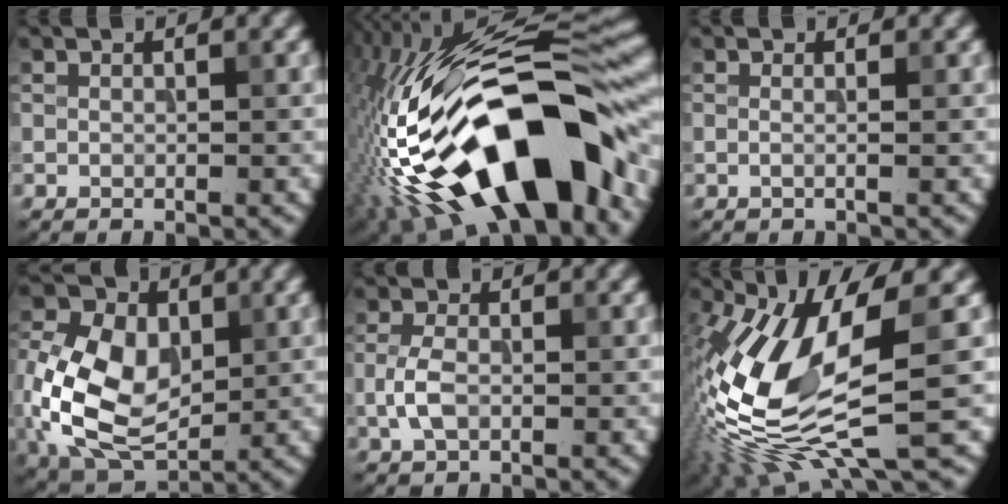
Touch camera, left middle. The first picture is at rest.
{"total": 19.0, "force": [-6.8, 7.7, 15.9], "torque": [-0.266, 0.022, -0.115]}
{"total": 1.3, "force": [0.1, 0.6, 1.2], "torque": [-0.008, -0.008, -0.013]}
{"total": 11.5, "force": [-0.1, 8.0, 8.3], "torque": [-0.189, -0.005, -0.007]}
{"total": 2.6, "force": [-0.5, 1.5, 2.0], "torque": [-0.046, 0.001, -0.014]}
{"total": 12.7, "force": [-0.3, 4.4, 11.9], "torque": [-0.258, -0.013, -0.008]}